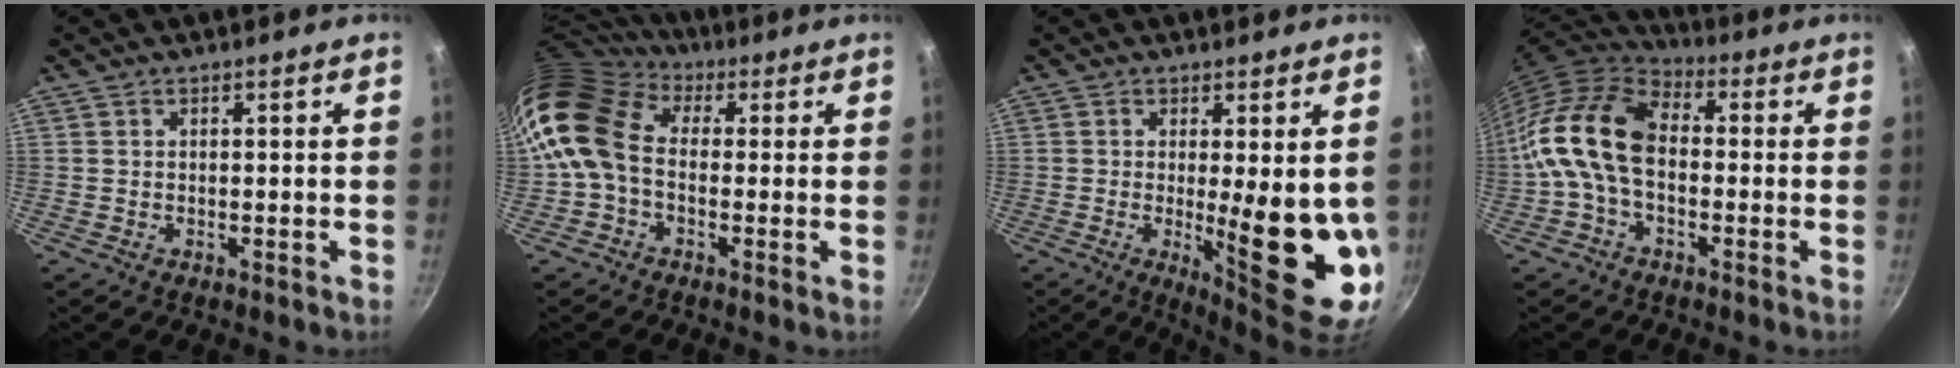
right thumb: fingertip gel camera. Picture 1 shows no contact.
{"total": 13.4, "force": [0.0, 9.9, 9.0], "torque": [-0.159, 0.029, -0.023]}
{"total": 13.4, "force": [-0.7, 3.4, 13.0], "torque": [-0.163, -0.026, 0.004]}
{"total": 14.5, "force": [-1.6, 9.5, 10.9], "torque": [-0.193, 0.039, -0.053]}